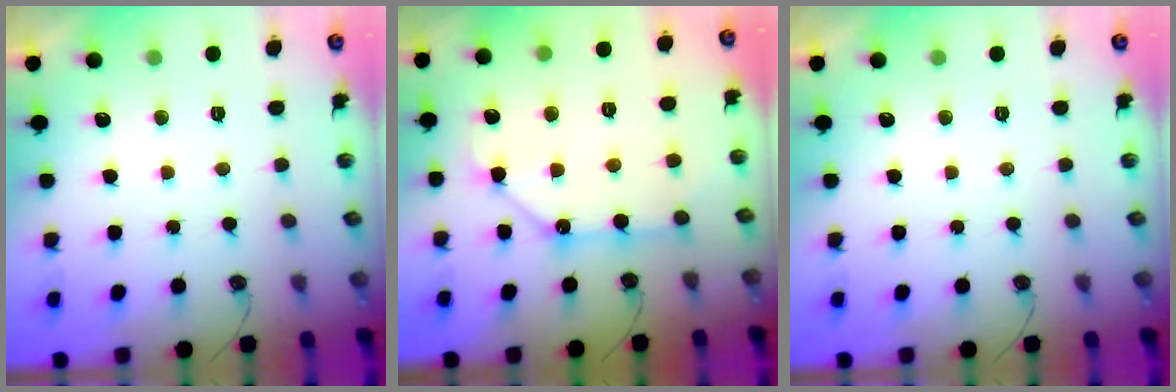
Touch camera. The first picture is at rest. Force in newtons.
{"total": 11.1, "press": 11.1, "slide": 0.9}
{"total": 0.0}